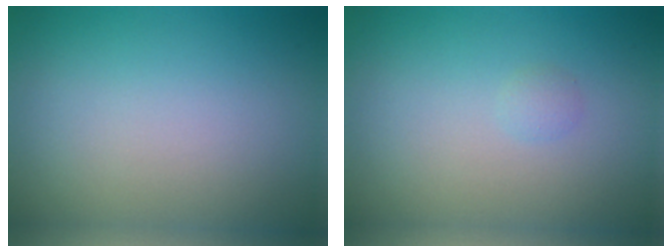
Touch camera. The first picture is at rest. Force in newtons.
{"total": 0.6, "press": 0.6, "slide": 0.1}